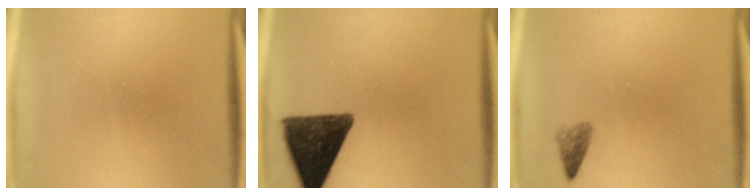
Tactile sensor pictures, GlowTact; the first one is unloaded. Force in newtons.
{"total": 13.9}
{"total": 1.7}